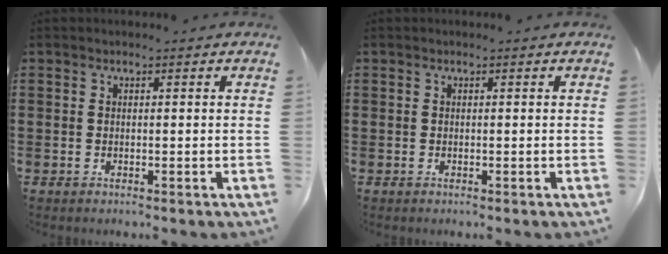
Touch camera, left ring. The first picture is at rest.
{"total": 0.0}